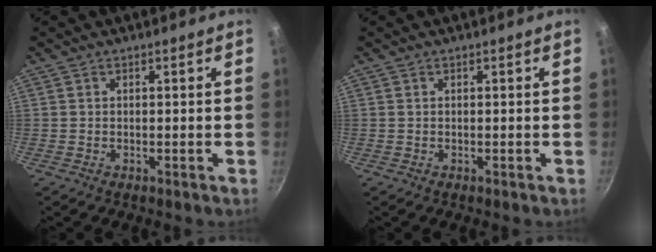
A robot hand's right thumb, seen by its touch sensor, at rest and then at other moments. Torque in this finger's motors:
{"motor_torque": [0.13, -0.07, -0.47, 0.21, -0.03]}